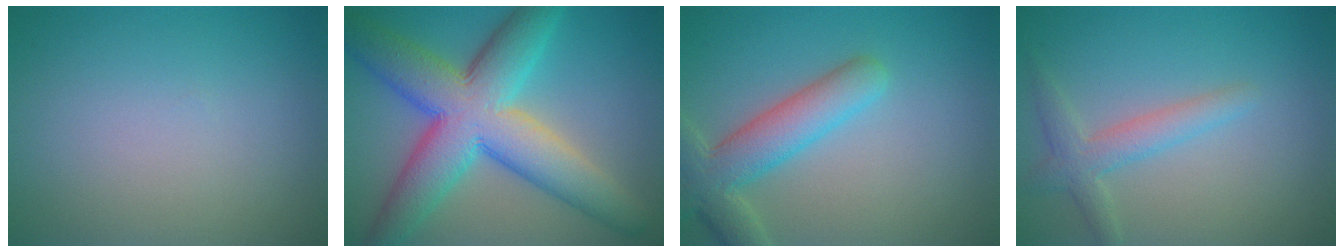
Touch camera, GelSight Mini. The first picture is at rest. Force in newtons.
{"total": 11.5, "press": 11.5, "slide": 0.5}
{"total": 5.5, "press": 5.5, "slide": 0.4}
{"total": 2.7, "press": 2.7, "slide": 0.3}